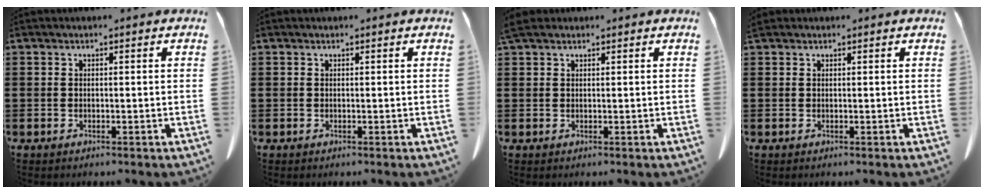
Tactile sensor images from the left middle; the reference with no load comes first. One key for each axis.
{"total": 0.0}
{"total": 1.6, "fx": 1.3, "fy": 0.5, "fz": 0.8, "tx": -0.020, "ty": 0.003, "tz": 0.024}
{"total": 0.5, "fx": 0.5, "fy": 0.2, "fz": 0.1, "tx": -0.005, "ty": 0.002, "tz": 0.009}